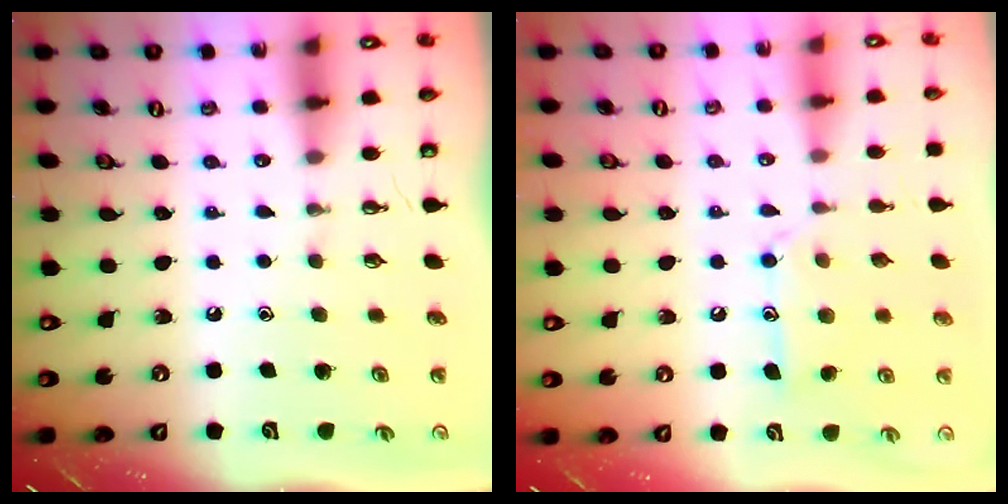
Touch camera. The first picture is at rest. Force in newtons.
{"total": 12.4, "press": 12.4, "slide": 0.8}